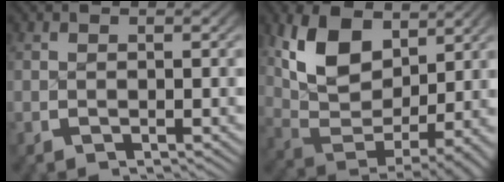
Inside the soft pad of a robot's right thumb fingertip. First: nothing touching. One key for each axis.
{"total": 10.4, "fx": 1.2, "fy": 6.7, "fz": 7.9, "tx": -0.169, "ty": -0.042, "tz": 0.041}